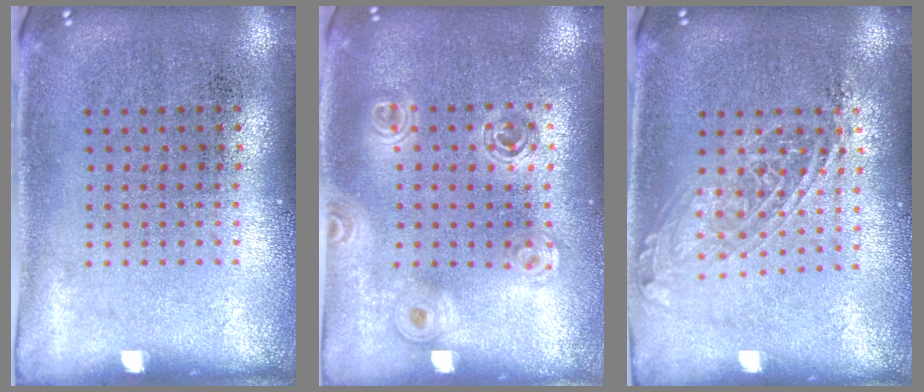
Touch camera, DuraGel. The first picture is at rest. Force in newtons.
{"total": 1.6, "press": 1.4, "slide": 0.7}
{"total": 1.6, "press": 1.3, "slide": 0.8}